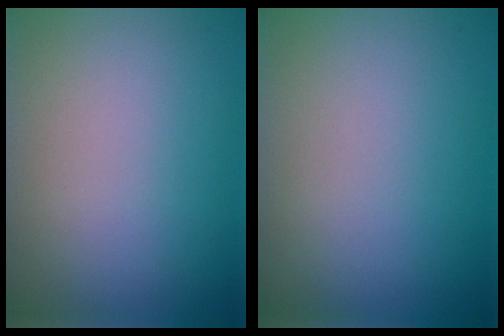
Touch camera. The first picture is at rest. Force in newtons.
{"total": 0.0}